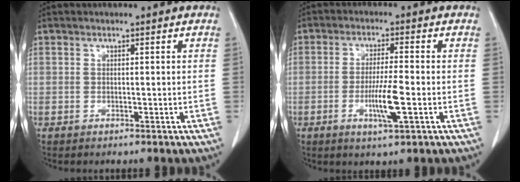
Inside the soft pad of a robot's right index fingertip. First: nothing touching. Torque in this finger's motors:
{"motor_torque": [1.42, 0.06, 0.76, 0.11]}